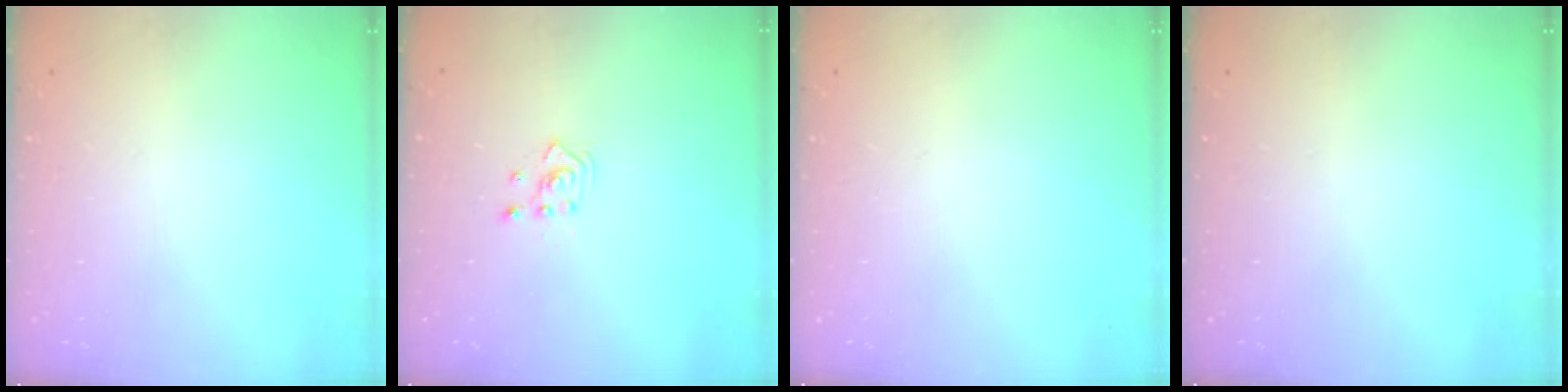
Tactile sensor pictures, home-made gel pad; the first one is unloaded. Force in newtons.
{"total": 2.5, "press": 2.5, "slide": 0.3}
{"total": 0.0}
{"total": 0.0}